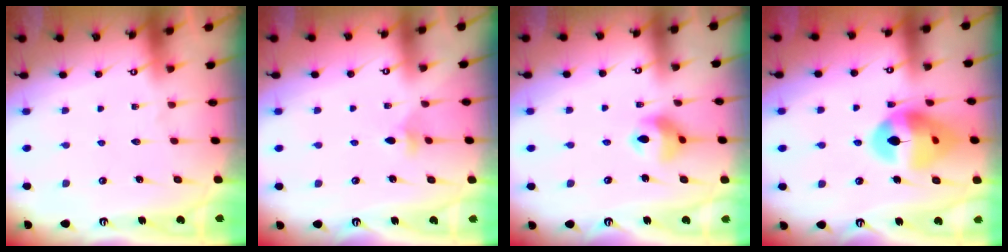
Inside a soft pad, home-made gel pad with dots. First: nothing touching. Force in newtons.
{"total": 4.3, "press": 4.2, "slide": 0.8}
{"total": 10.5, "press": 10.1, "slide": 2.7}
{"total": 15.9, "press": 15.8, "slide": 2.1}